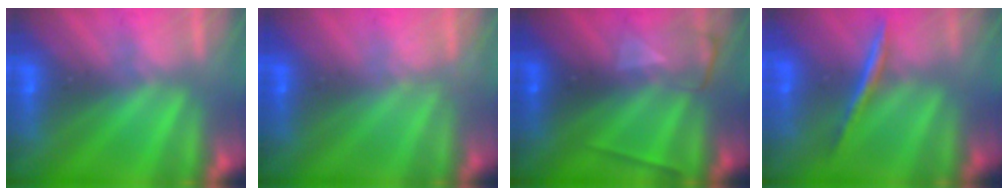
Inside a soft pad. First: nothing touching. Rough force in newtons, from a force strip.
{"total": 1.2}
{"total": 2.1}
{"total": 2.2}